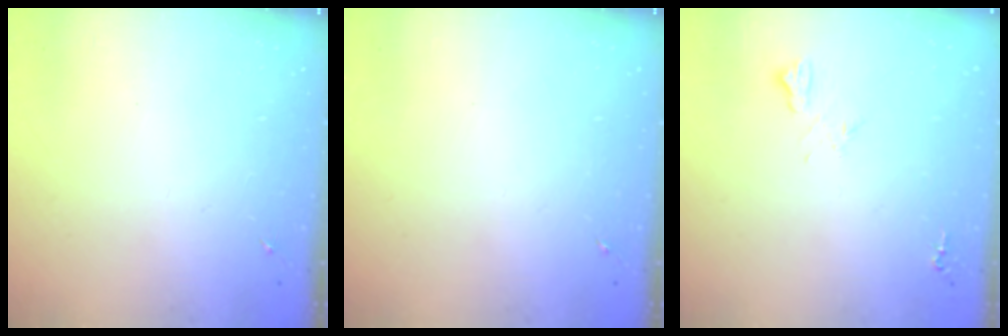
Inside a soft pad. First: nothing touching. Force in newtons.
{"total": 0.0}
{"total": 5.8, "press": 5.8, "slide": 0.7}